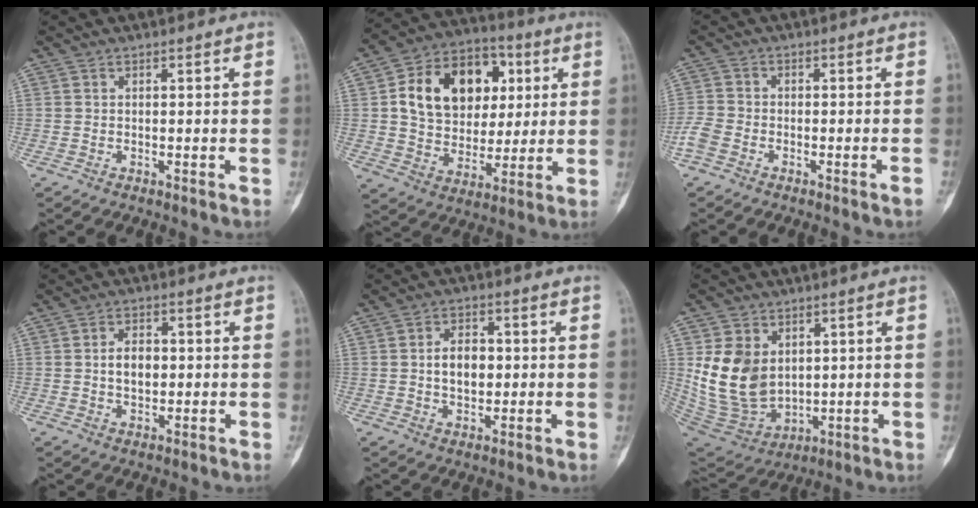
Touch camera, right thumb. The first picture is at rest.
{"total": 19.3, "force": [4.7, 14.3, 12.0], "torque": [-0.166, 0.007, 0.079]}
{"total": 4.3, "force": [-2.7, 1.7, 2.9], "torque": [-0.068, 0.008, -0.062]}
{"total": 5.0, "force": [0.2, 3.3, 3.8], "torque": [-0.049, 0.003, 0.001]}
{"total": 6.6, "force": [0.3, 4.3, 4.9], "torque": [-0.061, 0.005, 0.003]}
{"total": 14.2, "force": [2.9, 10.6, 9.0], "torque": [-0.139, -0.023, 0.081]}